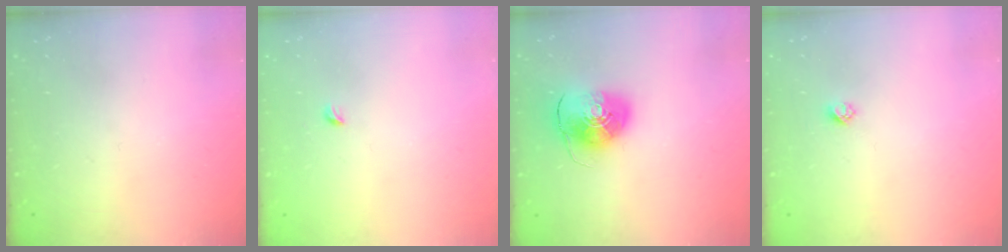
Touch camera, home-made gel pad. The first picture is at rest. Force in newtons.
{"total": 2.7, "press": 2.6, "slide": 0.6}
{"total": 9.3, "press": 9.3, "slide": 1.1}
{"total": 2.4, "press": 2.4, "slide": 0.2}